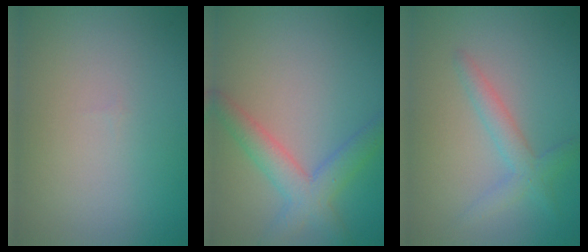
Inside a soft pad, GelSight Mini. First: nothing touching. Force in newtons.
{"total": 4.1, "press": 4.1, "slide": 0.2}
{"total": 2.4, "press": 2.4, "slide": 0.2}